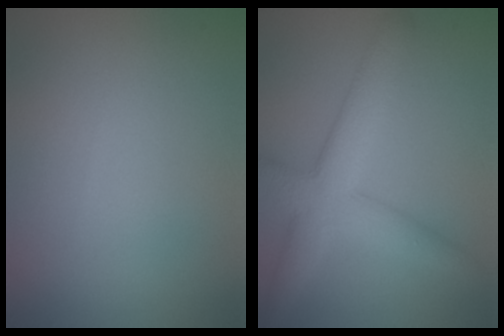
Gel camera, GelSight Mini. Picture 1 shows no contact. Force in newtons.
{"total": 5.4, "press": 5.4, "slide": 0.3}